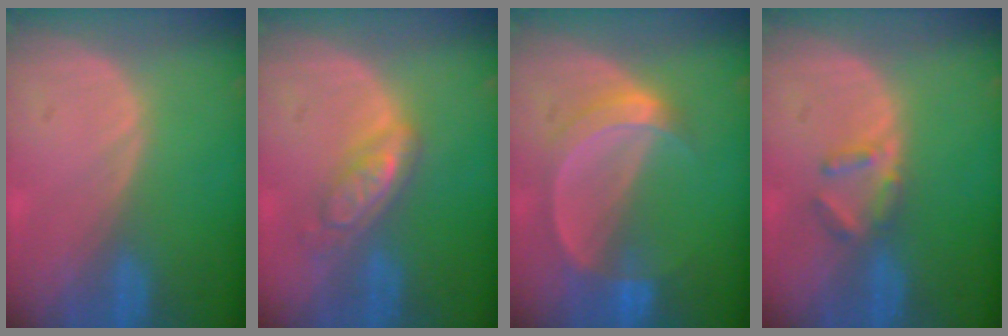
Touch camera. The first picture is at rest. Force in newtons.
{"total": 5.6, "press": 4.9, "slide": 2.8}
{"total": 5.9, "press": 5.4, "slide": 2.4}
{"total": 3.0, "press": 3.0, "slide": 0.4}